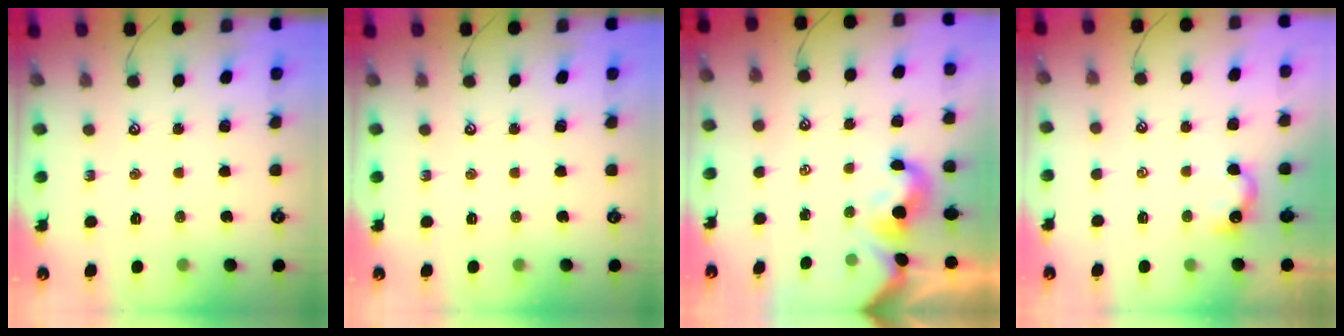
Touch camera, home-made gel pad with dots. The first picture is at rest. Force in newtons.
{"total": 0.0}
{"total": 1.2, "press": 1.1, "slide": 0.6}
{"total": 0.8, "press": 0.6, "slide": 0.5}